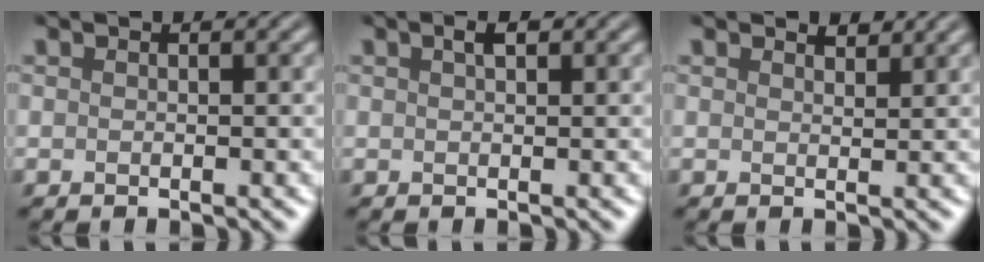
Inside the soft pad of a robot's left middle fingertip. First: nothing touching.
{"total": 1.3, "force": [0.6, 0.5, 1.0], "torque": [-0.020, 0.003, 0.012]}
{"total": 1.4, "force": [1.3, 0.3, 0.4], "torque": [-0.012, -0.001, 0.019]}